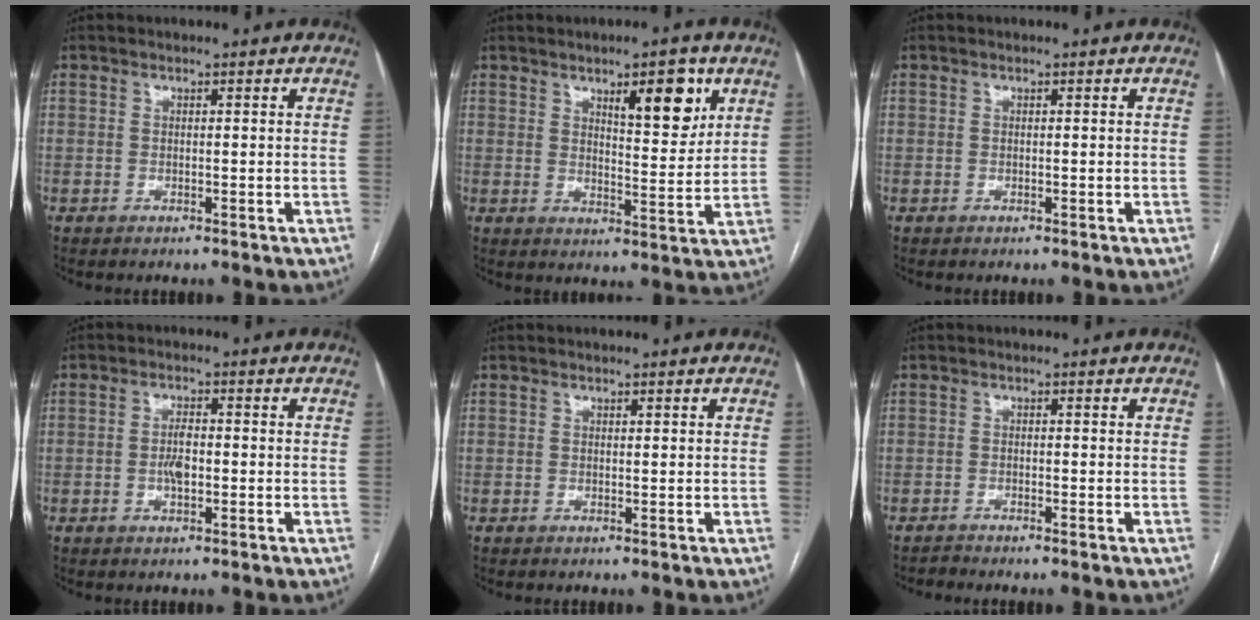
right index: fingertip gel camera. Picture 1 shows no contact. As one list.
[{"total": 8.2, "force": [4.3, 2.1, 6.6], "torque": [-0.099, -0.003, 0.065]}, {"total": 0.0}, {"total": 3.0, "force": [-0.5, 1.1, 2.8], "torque": [-0.055, 0.002, -0.009]}, {"total": 0.0}, {"total": 1.0, "force": [-1.0, -0.3, 0.1], "torque": [-0.002, -0.003, -0.018]}]